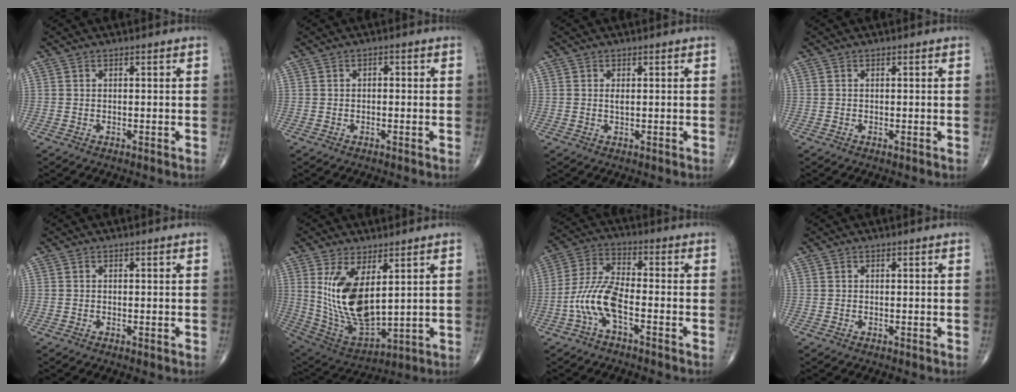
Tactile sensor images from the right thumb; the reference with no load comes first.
{"total": 0.9, "force": [0.0, 0.6, 0.7], "torque": [-0.005, 0.002, -0.005]}
{"total": 0.9, "force": [0.2, 0.4, 0.9], "torque": [-0.017, -0.002, 0.004]}
{"total": 0.0}
{"total": 0.0}
{"total": 15.2, "force": [3.9, 7.2, 12.8], "torque": [-0.238, -0.028, 0.101]}
{"total": 8.9, "force": [-3.5, 2.9, 7.7], "torque": [-0.175, 0.032, -0.073]}
{"total": 0.0}